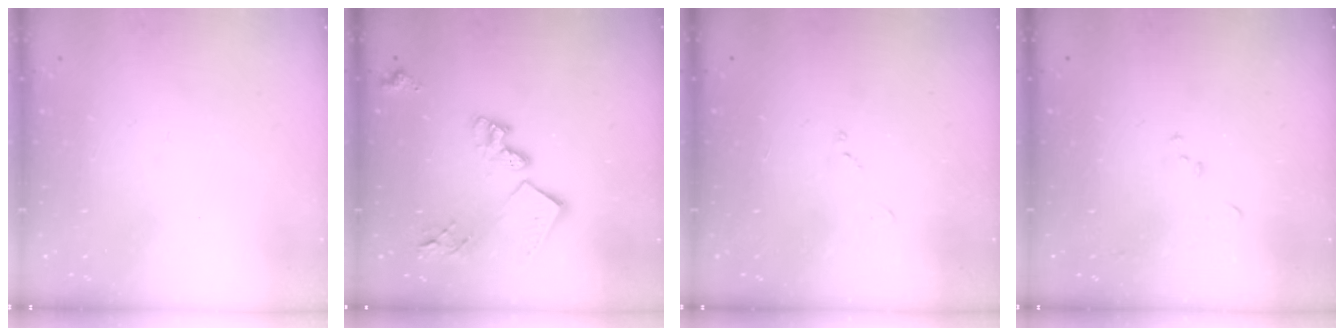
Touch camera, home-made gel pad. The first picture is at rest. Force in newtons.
{"total": 17.0, "press": 17.0, "slide": 1.0}
{"total": 6.7, "press": 6.6, "slide": 0.9}
{"total": 6.5, "press": 6.4, "slide": 0.7}